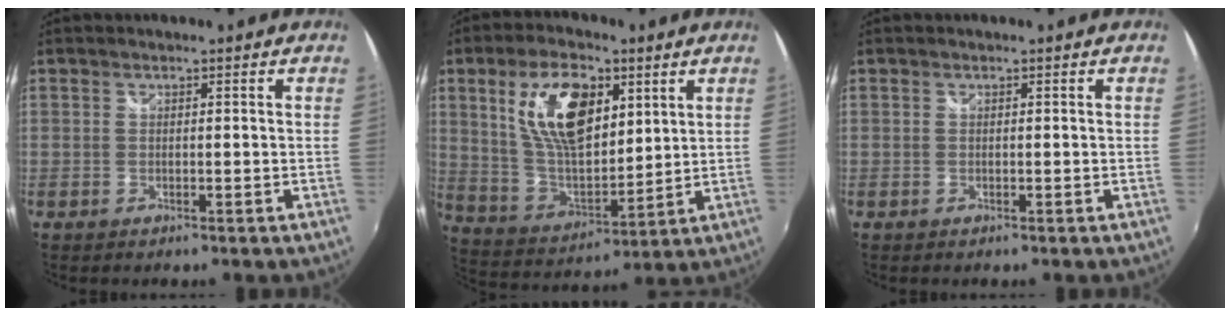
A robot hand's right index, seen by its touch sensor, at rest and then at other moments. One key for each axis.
{"total": 16.6, "fx": 6.5, "fy": 8.0, "fz": 13.0, "tx": -0.244, "ty": 0.011, "tz": 0.132}
{"total": 0.0}